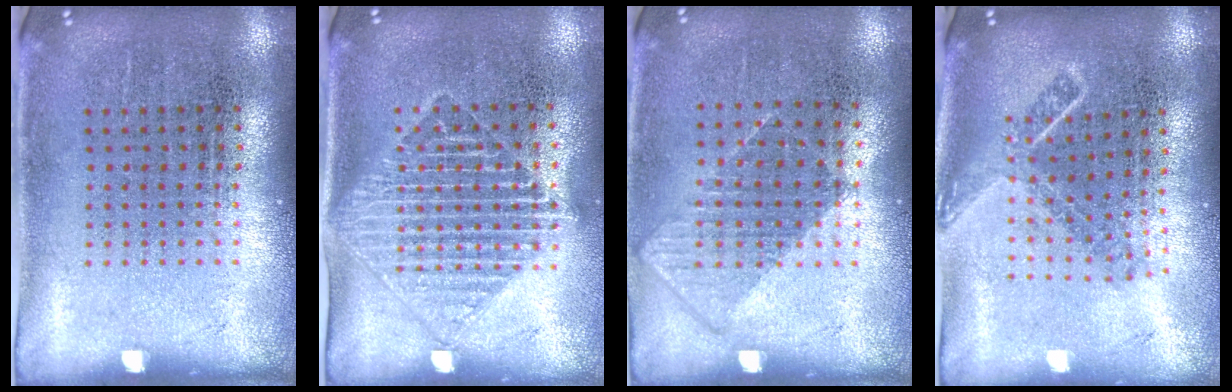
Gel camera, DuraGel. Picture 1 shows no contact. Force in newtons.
{"total": 1.6, "press": 1.4, "slide": 0.8}
{"total": 0.8, "press": 0.7, "slide": 0.3}
{"total": 1.8, "press": 1.3, "slide": 1.2}